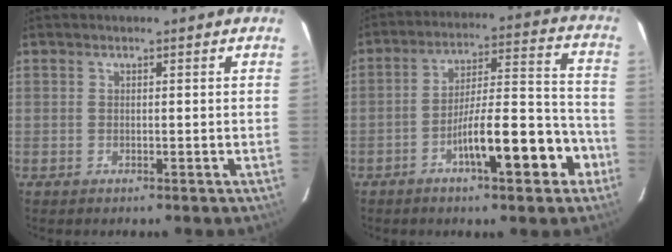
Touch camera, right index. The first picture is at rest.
{"total": 13.5, "force": [-6.2, 2.8, 11.6], "torque": [-0.182, 0.027, -0.091]}